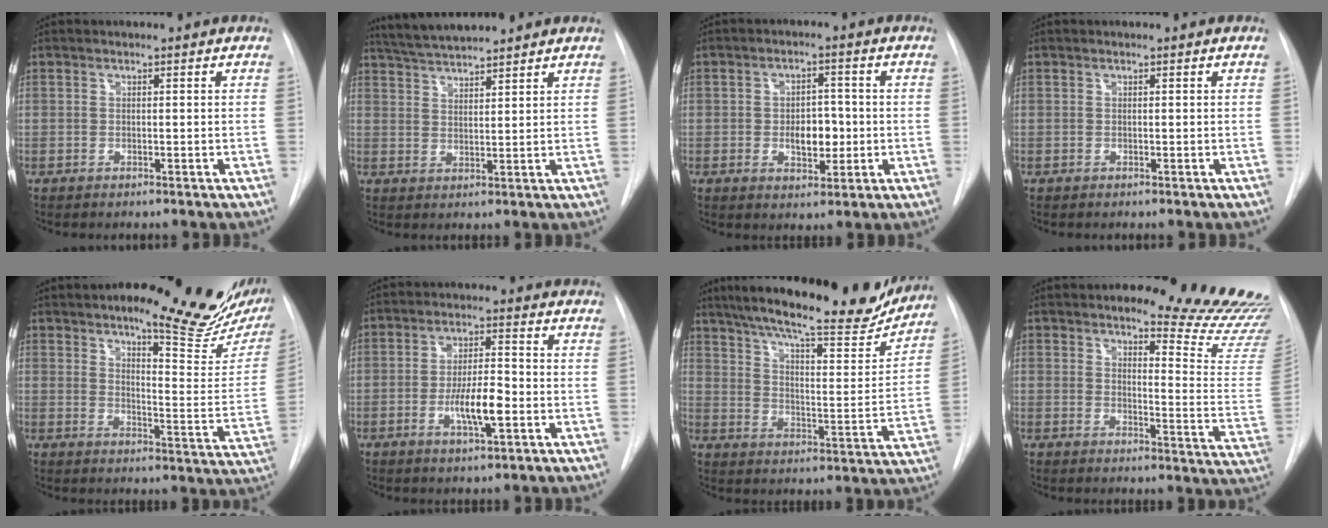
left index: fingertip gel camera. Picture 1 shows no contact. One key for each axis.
{"total": 7.6, "fx": 7.1, "fy": 0.2, "fz": 2.6, "tx": -0.054, "ty": 0.028, "tz": 0.127}
{"total": 5.4, "fx": -0.6, "fy": 3.2, "fz": 4.4, "tx": -0.062, "ty": 0.006, "tz": -0.004}
{"total": 0.0}
{"total": 21.6, "fx": 15.8, "fy": 4.7, "fz": 13.9, "tx": -0.179, "ty": -0.028, "tz": 0.193}
{"total": 7.1, "fx": -2.1, "fy": 1.6, "fz": 6.6, "tx": -0.123, "ty": -0.001, "tz": -0.036}
{"total": 23.7, "fx": 20.4, "fy": 3.9, "fz": 11.5, "tx": -0.187, "ty": -0.019, "tz": 0.280}
{"total": 19.1, "fx": 17.9, "fy": 1.6, "fz": 6.6, "tx": -0.065, "ty": -0.134, "tz": 0.192}